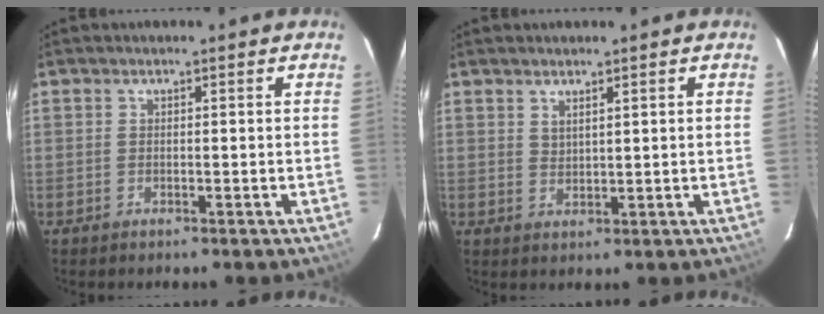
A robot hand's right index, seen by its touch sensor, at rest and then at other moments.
{"total": 1.8, "force": [1.5, 0.6, 0.8], "torque": [-0.014, 0.001, 0.028]}